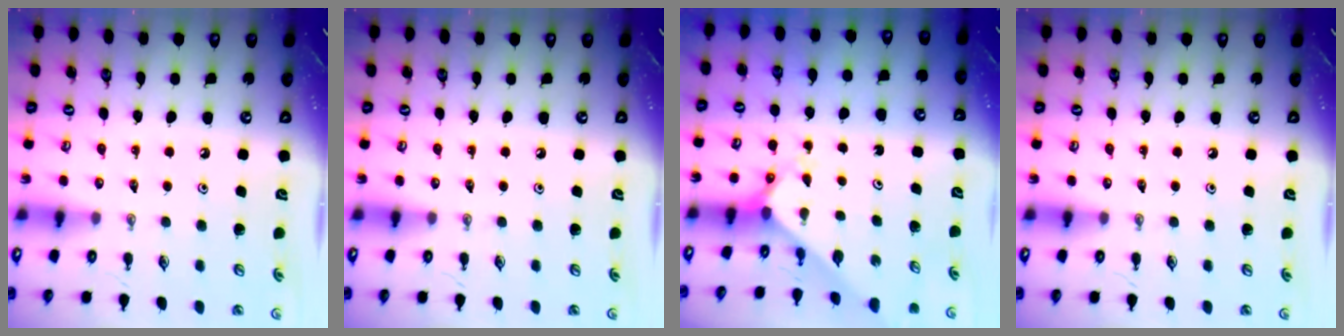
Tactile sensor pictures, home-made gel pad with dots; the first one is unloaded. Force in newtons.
{"total": 0.0}
{"total": 2.5, "press": 2.5, "slide": 0.3}
{"total": 0.0}